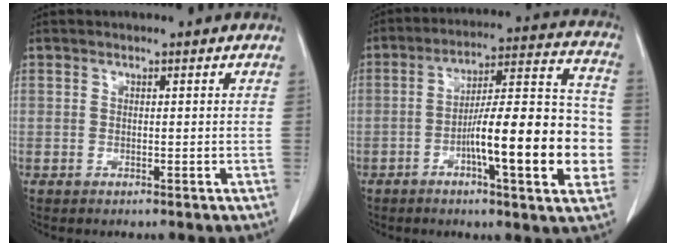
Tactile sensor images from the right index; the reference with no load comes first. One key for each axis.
{"total": 17.5, "fx": -4.1, "fy": 2.8, "fz": 16.7, "tx": -0.248, "ty": 0.017, "tz": -0.062}